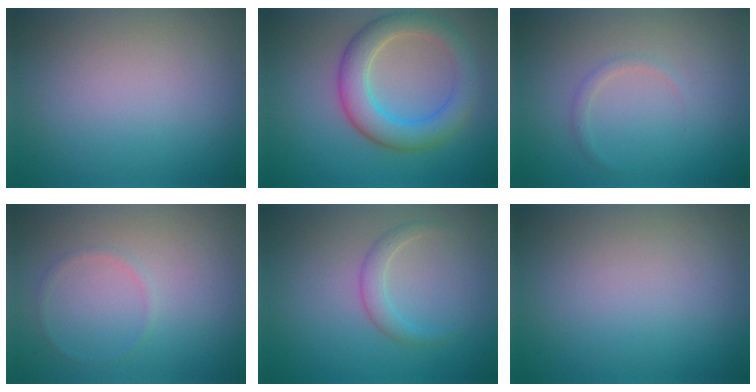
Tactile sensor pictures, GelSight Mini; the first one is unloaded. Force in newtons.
{"total": 5.4, "press": 5.4, "slide": 0.3}
{"total": 0.8, "press": 0.8, "slide": 0.0}
{"total": 0.6, "press": 0.6, "slide": 0.1}
{"total": 1.7, "press": 1.7, "slide": 0.1}
{"total": 0.0}